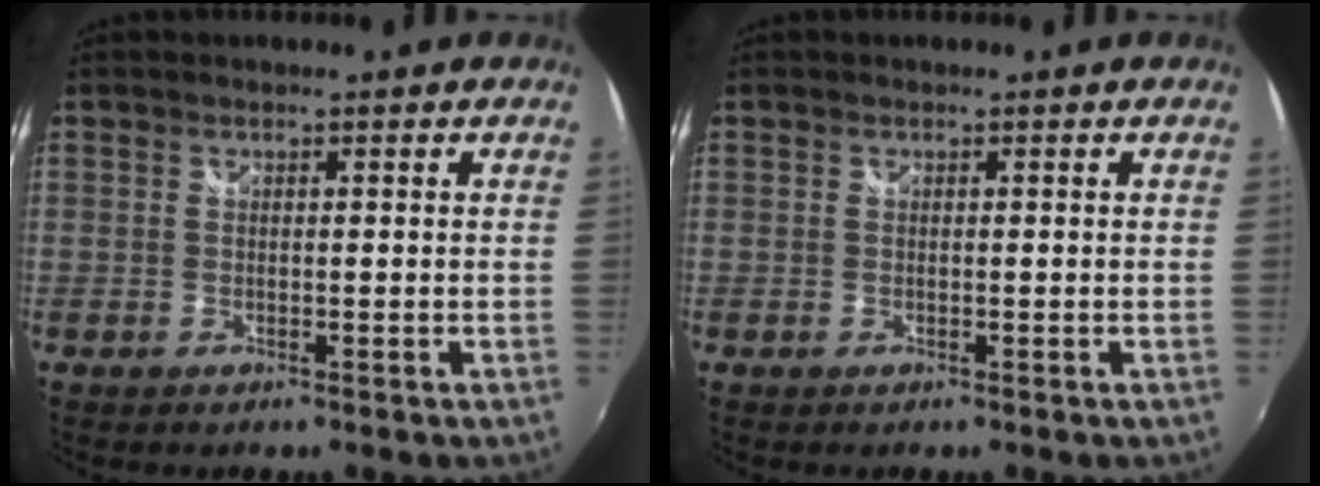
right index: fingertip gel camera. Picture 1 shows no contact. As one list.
[{"total": 0.0}]